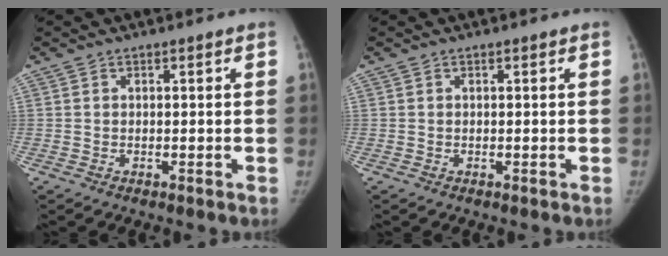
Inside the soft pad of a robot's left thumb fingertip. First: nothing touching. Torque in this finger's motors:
{"motor_torque": [-0.03, 0.18, -0.19, 0.12, 0.03]}